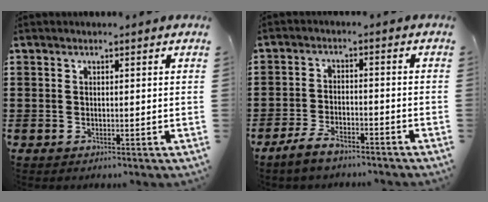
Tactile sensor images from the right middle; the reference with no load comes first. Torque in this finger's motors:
{"motor_torque": [1.73, -0.41, 0.32, 0.02]}